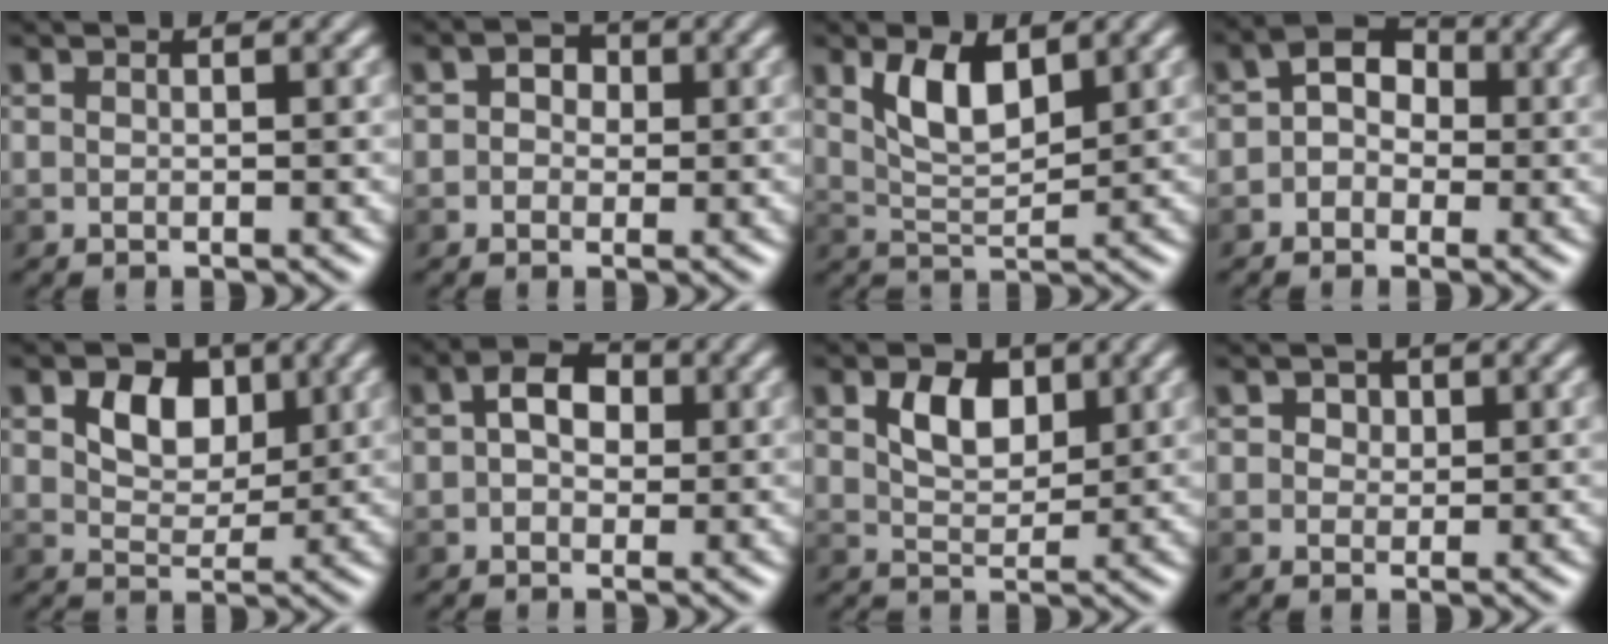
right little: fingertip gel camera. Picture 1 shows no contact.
{"total": 1.9, "force": [0.2, 1.6, 1.0], "torque": [-0.006, 0.005, -0.009]}
{"total": 3.8, "force": [1.8, 1.7, 2.9], "torque": [-0.062, -0.001, 0.037]}
{"total": 3.0, "force": [-0.4, 2.4, 1.8], "torque": [-0.024, 0.010, -0.017]}
{"total": 4.3, "force": [1.5, 3.0, 2.7], "torque": [-0.049, 0.002, 0.019]}
{"total": 3.4, "force": [0.5, 2.4, 2.4], "torque": [-0.038, 0.008, -0.002]}
{"total": 3.5, "force": [1.3, 2.2, 2.3], "torque": [-0.043, 0.004, 0.023]}
{"total": 1.3, "force": [0.6, 1.0, 0.5], "torque": [-0.006, -0.001, 0.004]}